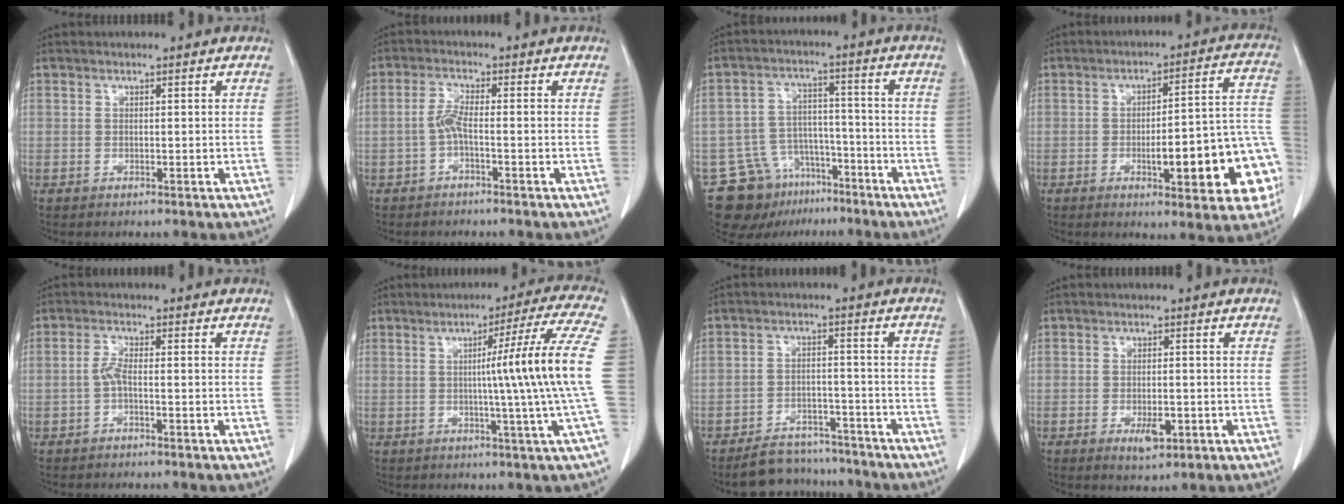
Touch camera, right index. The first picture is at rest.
{"total": 2.8, "force": [-1.1, 0.2, 2.6], "torque": [-0.056, 0.004, -0.024]}
{"total": 11.6, "force": [-7.9, 7.8, 3.3], "torque": [-0.058, 0.039, -0.120]}
{"total": 16.6, "force": [-4.9, 3.4, 15.5], "torque": [-0.139, 0.038, -0.051]}
{"total": 2.1, "force": [-0.7, 0.3, 2.0], "torque": [-0.039, 0.003, -0.017]}
{"total": 12.9, "force": [-0.2, -3.2, 12.4], "torque": [-0.166, -0.006, -0.003]}
{"total": 8.2, "force": [-7.6, 3.2, 0.6], "torque": [0.003, 0.016, -0.110]}
{"total": 3.5, "force": [-1.4, 1.4, 2.9], "torque": [-0.043, -0.001, -0.012]}